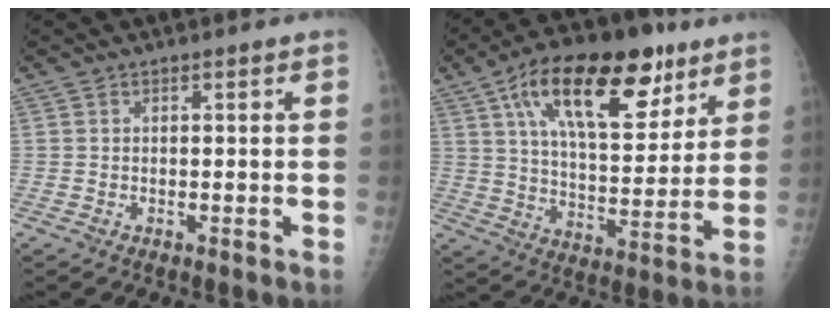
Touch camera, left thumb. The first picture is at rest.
{"total": 23.4, "force": [12.1, 10.5, 17.1], "torque": [-0.237, -0.023, 0.198]}